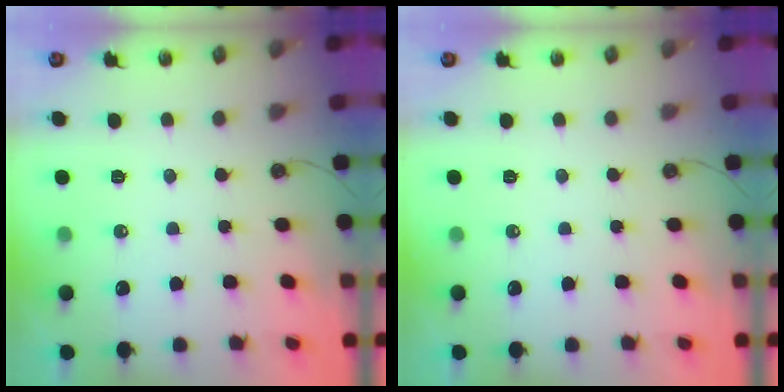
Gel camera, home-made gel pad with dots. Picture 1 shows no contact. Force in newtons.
{"total": 0.0}